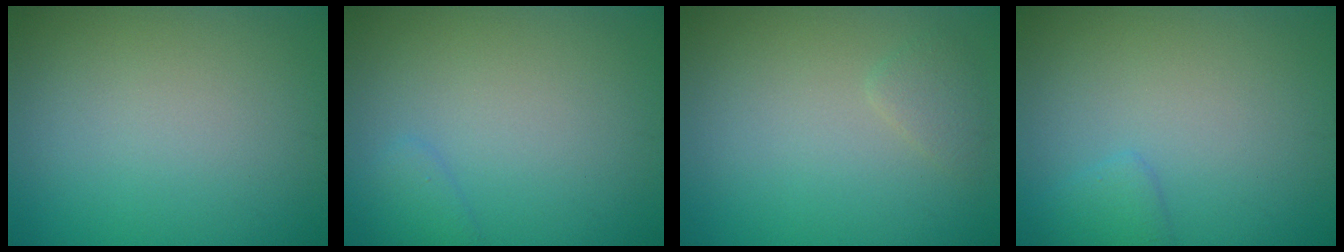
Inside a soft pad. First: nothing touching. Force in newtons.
{"total": 1.3, "press": 1.3, "slide": 0.1}
{"total": 1.1, "press": 1.1, "slide": 0.1}
{"total": 1.4, "press": 1.4, "slide": 0.1}